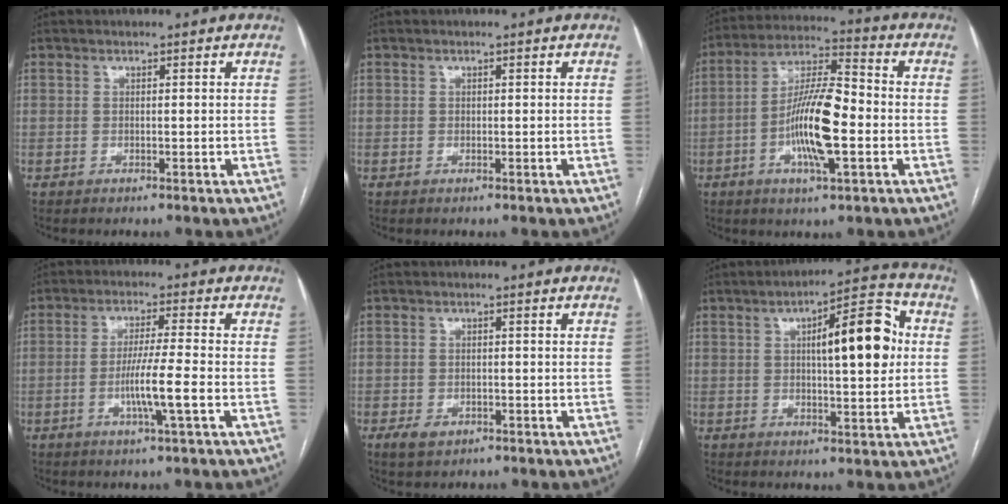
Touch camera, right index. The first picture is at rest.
{"total": 0.0}
{"total": 13.5, "force": [-3.1, 2.6, 12.8], "torque": [-0.244, 0.005, -0.055]}
{"total": 7.0, "force": [-2.0, -0.5, 6.6], "torque": [-0.122, -0.009, -0.038]}
{"total": 2.7, "force": [-1.5, 1.7, 1.4], "torque": [-0.026, 0.000, -0.016]}
{"total": 12.5, "force": [2.2, 3.0, 11.9], "torque": [-0.171, 0.028, 0.029]}